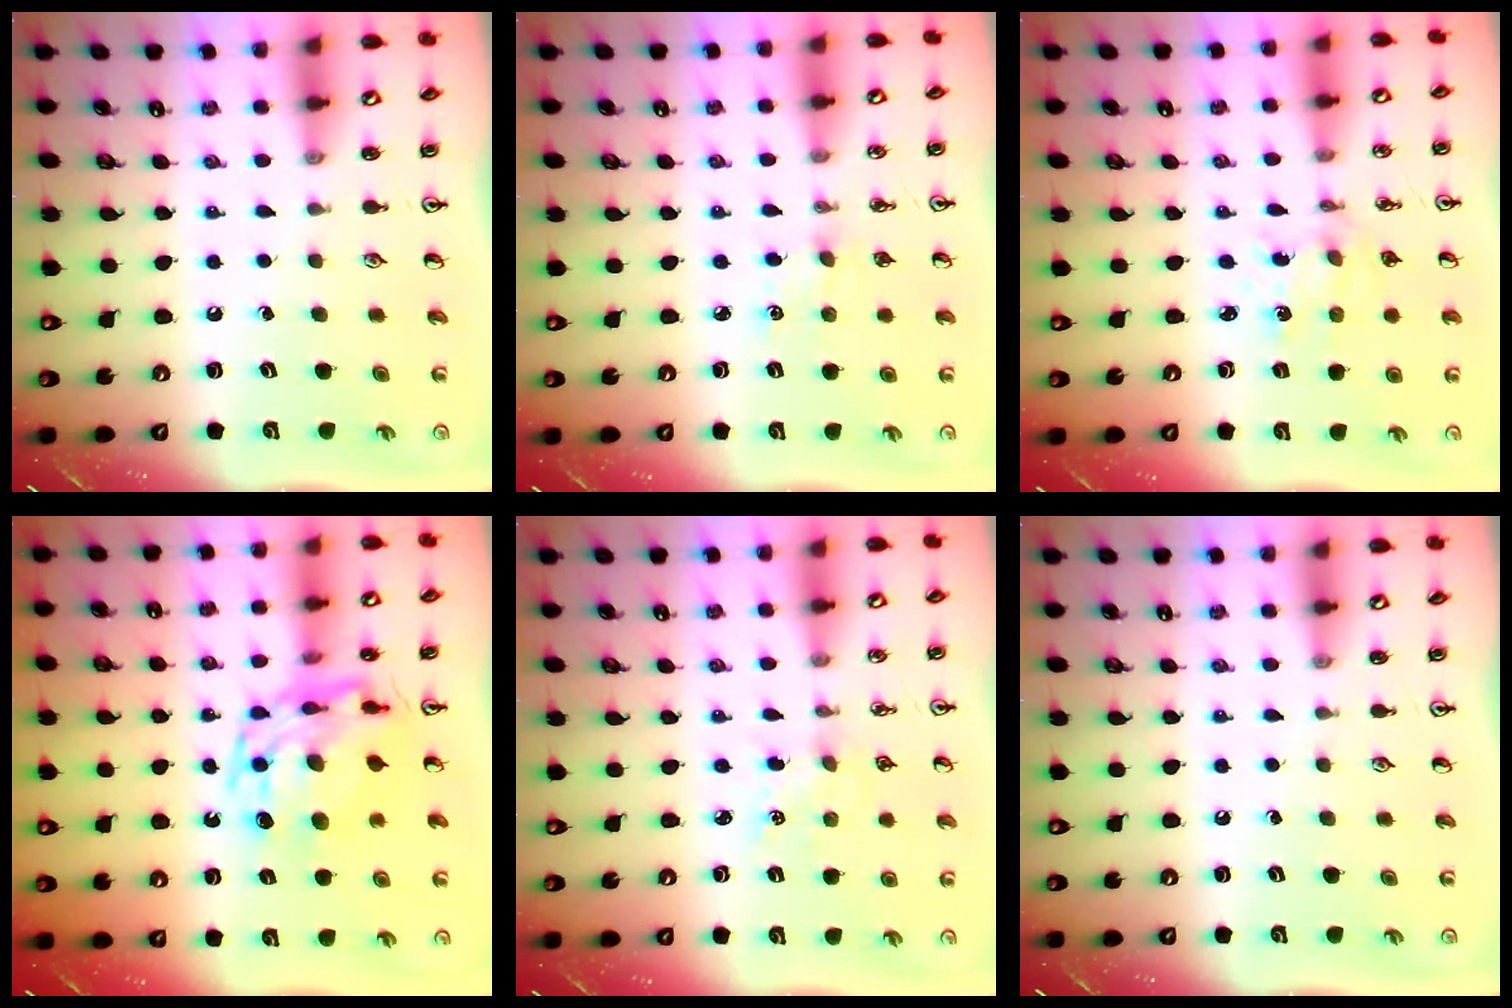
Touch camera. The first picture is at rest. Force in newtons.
{"total": 2.7, "press": 2.7, "slide": 0.4}
{"total": 1.4, "press": 1.4, "slide": 0.2}
{"total": 13.7, "press": 13.6, "slide": 1.8}
{"total": 4.3, "press": 4.3, "slide": 0.5}
{"total": 0.0}